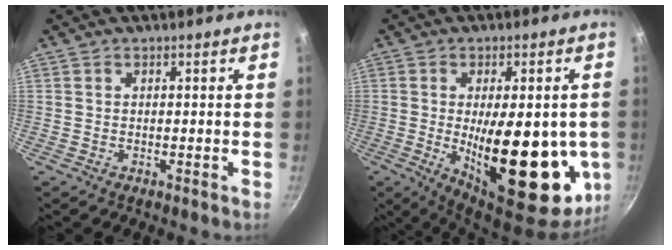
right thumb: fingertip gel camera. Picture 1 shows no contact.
{"total": 24.0, "force": [-3.3, 10.0, 21.6], "torque": [-0.277, -0.021, -0.032]}